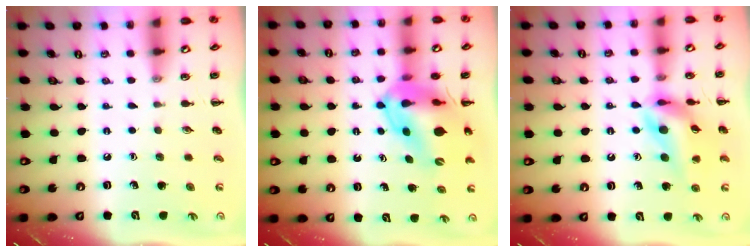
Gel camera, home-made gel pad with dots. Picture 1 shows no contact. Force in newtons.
{"total": 16.3, "press": 15.6, "slide": 4.7}
{"total": 13.4, "press": 13.0, "slide": 3.0}